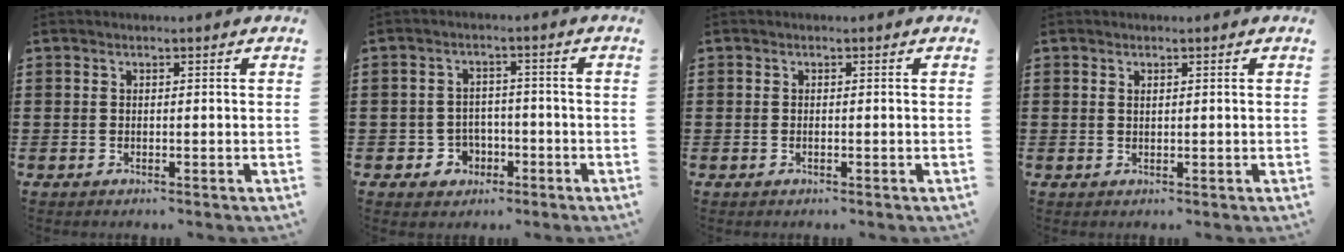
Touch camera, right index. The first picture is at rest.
{"total": 3.6, "force": [-1.7, 3.1, 0.8], "torque": [-0.025, 0.007, -0.037]}
{"total": 0.0}
{"total": 0.5, "force": [0.3, 0.3, 0.4], "torque": [-0.009, 0.002, 0.005]}